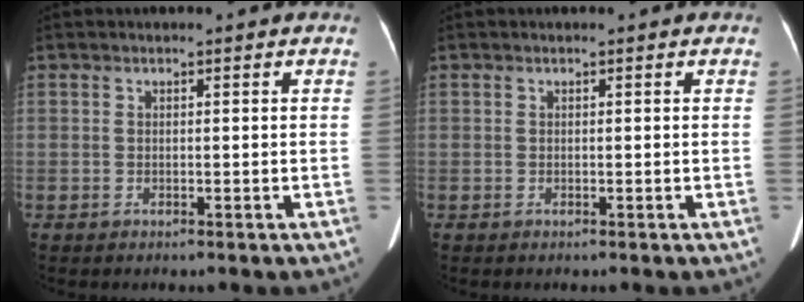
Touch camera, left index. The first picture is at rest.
{"total": 0.0}